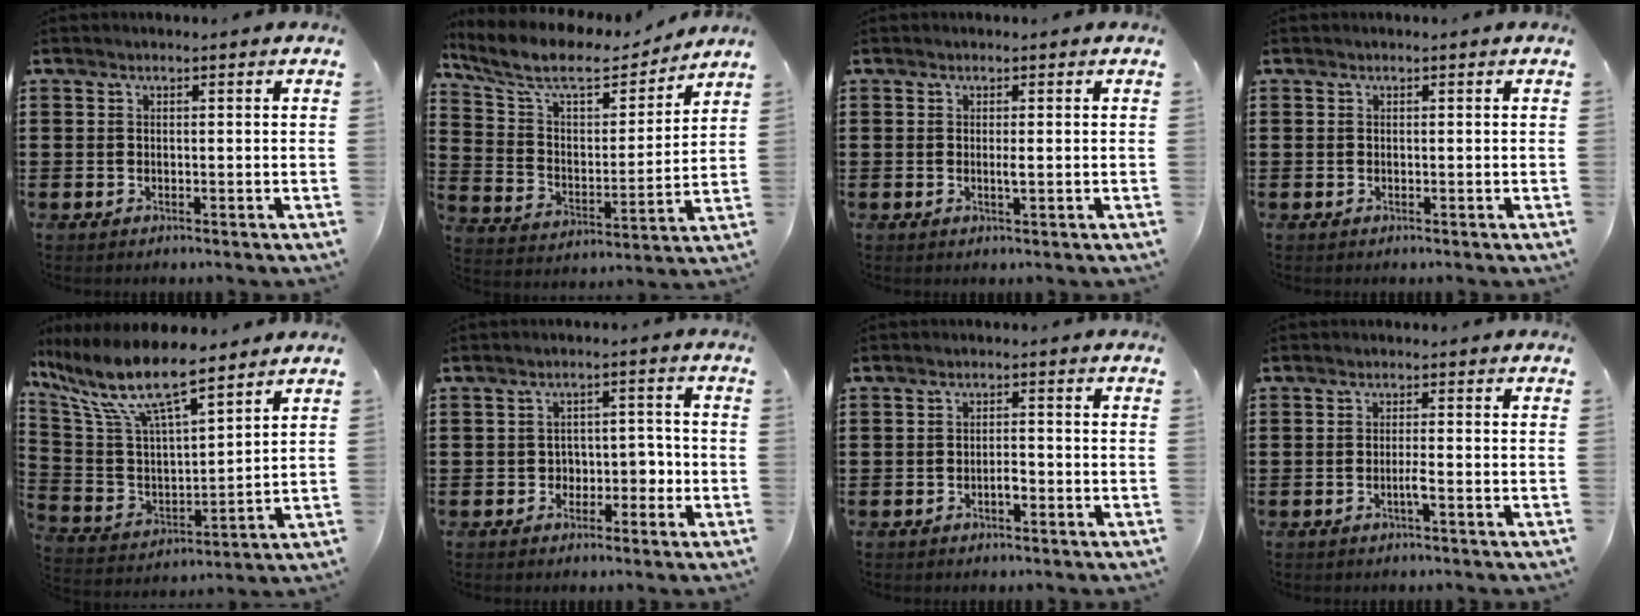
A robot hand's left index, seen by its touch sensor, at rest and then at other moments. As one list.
[{"total": 9.7, "force": [8.2, 2.4, 4.6], "torque": [-0.124, -0.044, 0.140]}, {"total": 1.2, "force": [0.0, 0.1, 1.2], "torque": [-0.023, -0.005, 0.001]}, {"total": 0.0}, {"total": 11.5, "force": [8.6, 2.4, 7.2], "torque": [-0.180, -0.047, 0.146]}, {"total": 3.5, "force": [-1.3, 2.9, 1.6], "torque": [-0.032, 0.005, -0.035]}, {"total": 1.9, "force": [-0.8, 0.6, 1.6], "torque": [-0.031, 0.003, -0.016]}, {"total": 1.8, "force": [-0.7, -0.1, 1.6], "torque": [-0.030, 0.000, -0.014]}]